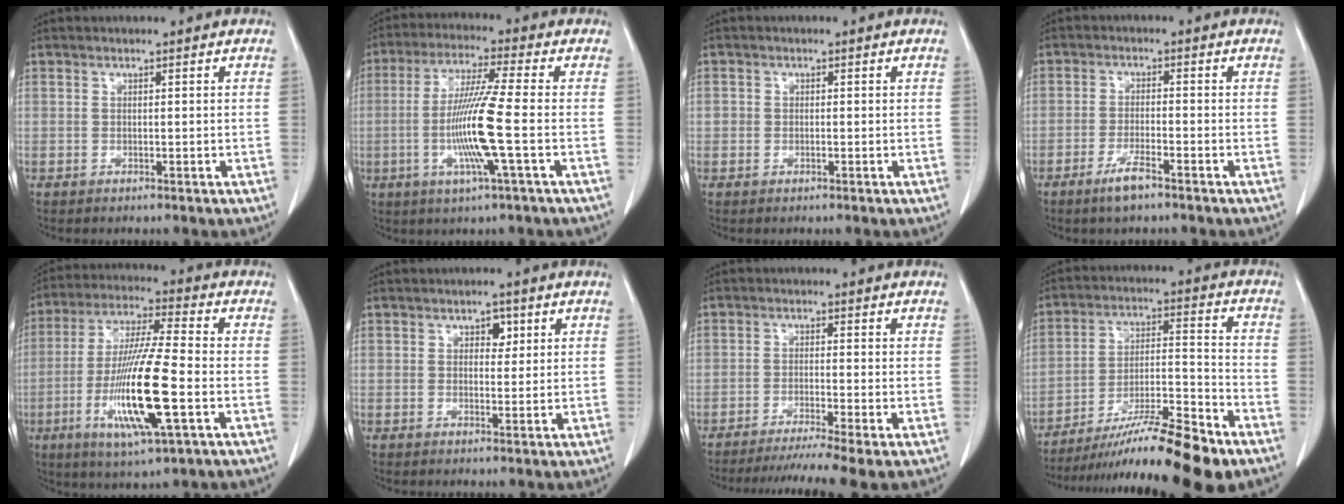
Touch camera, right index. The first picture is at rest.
{"total": 11.2, "force": [-2.2, -1.0, 10.9], "torque": [-0.218, -0.012, -0.049]}
{"total": 1.1, "force": [-0.1, 0.9, 0.5], "torque": [-0.007, 0.005, -0.002]}
{"total": 4.2, "force": [-2.9, 0.5, 3.0], "torque": [-0.061, -0.005, -0.054]}
{"total": 16.3, "force": [-4.5, 1.1, 15.6], "torque": [-0.312, -0.021, -0.080]}
{"total": 2.2, "force": [0.9, 1.4, 1.4], "torque": [-0.015, 0.002, 0.013]}
{"total": 8.9, "force": [-7.1, -1.3, 5.2], "torque": [-0.072, -0.022, -0.110]}
{"total": 17.8, "force": [-13.5, 0.4, 11.5], "torque": [-0.174, -0.011, -0.231]}